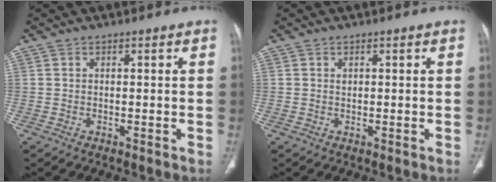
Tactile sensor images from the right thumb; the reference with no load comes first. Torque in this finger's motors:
{"motor_torque": [0.18, 0.10, 0.22, -0.24, 0.03]}